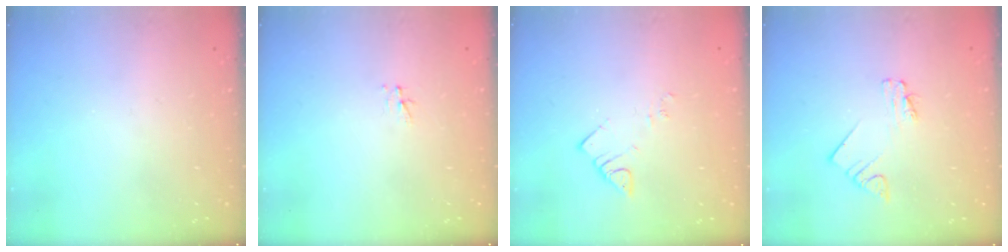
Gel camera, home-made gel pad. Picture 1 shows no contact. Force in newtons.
{"total": 3.0, "press": 3.0, "slide": 0.3}
{"total": 3.7, "press": 3.7, "slide": 0.4}
{"total": 2.0, "press": 2.0, "slide": 0.3}